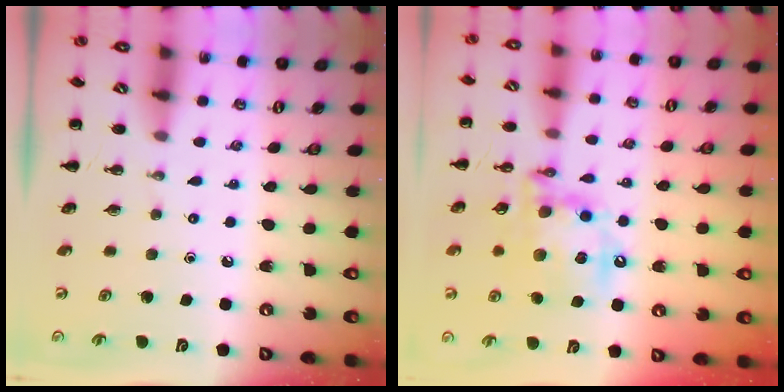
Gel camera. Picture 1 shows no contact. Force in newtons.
{"total": 15.7, "press": 15.4, "slide": 3.0}